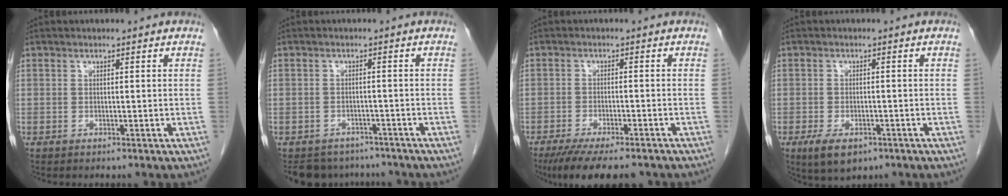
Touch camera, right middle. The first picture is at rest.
{"total": 7.7, "force": [-6.8, 3.5, 0.7], "torque": [-0.006, 0.007, -0.085]}
{"total": 11.7, "force": [-9.4, 2.6, 6.4], "torque": [-0.095, -0.018, -0.138]}
{"total": 5.3, "force": [-3.0, 2.7, 3.4], "torque": [-0.064, -0.006, -0.043]}